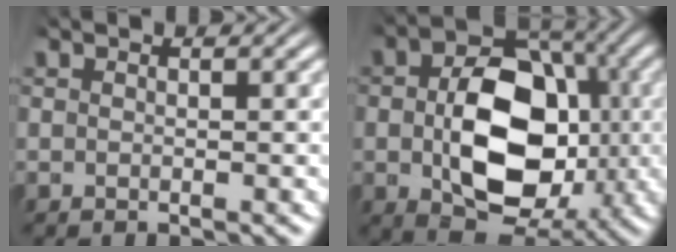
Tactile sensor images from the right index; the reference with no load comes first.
{"total": 12.9, "force": [-1.4, 8.7, 9.3], "torque": [-0.180, -0.040, -0.007]}